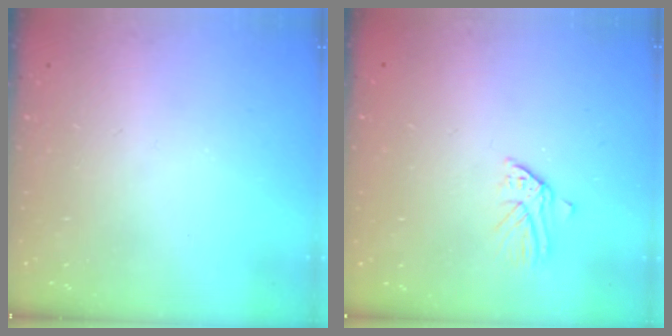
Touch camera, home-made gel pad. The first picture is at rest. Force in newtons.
{"total": 1.4, "press": 1.4, "slide": 0.2}